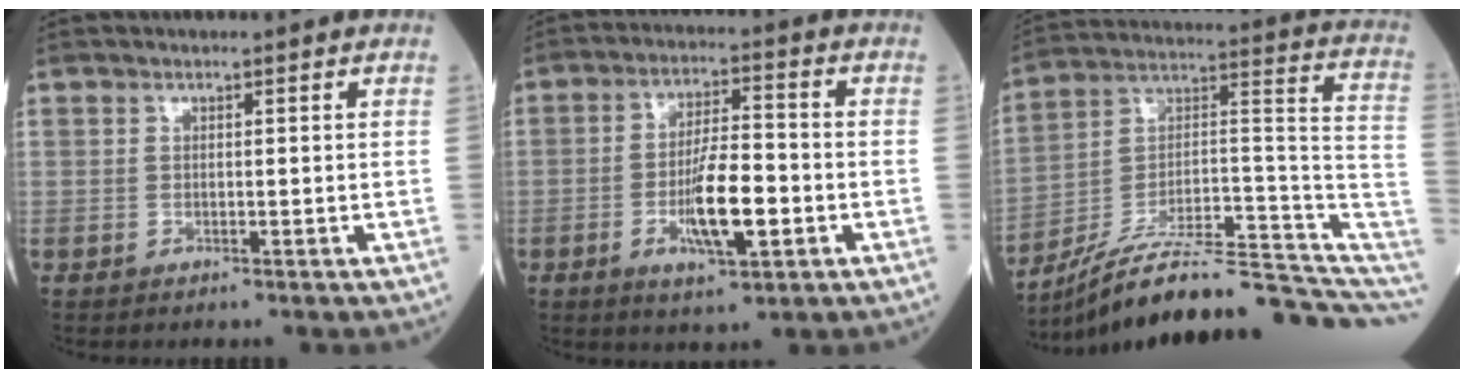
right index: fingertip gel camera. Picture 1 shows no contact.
{"total": 9.5, "force": [-2.8, 2.1, 8.9], "torque": [-0.165, -0.002, -0.047]}
{"total": 22.7, "force": [-19.2, 2.1, 11.9], "torque": [-0.122, 0.047, -0.293]}